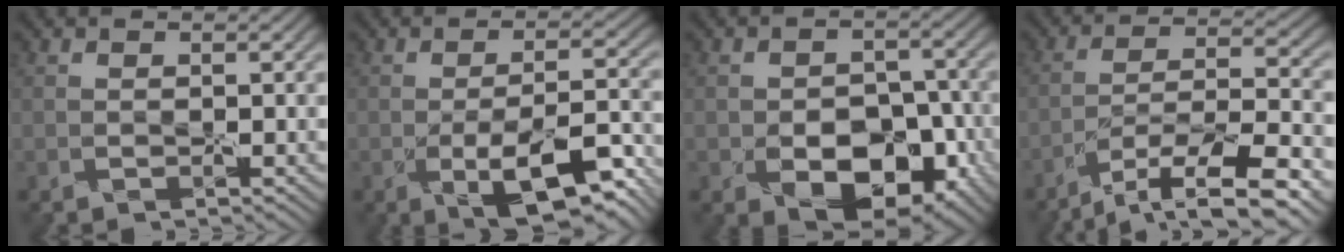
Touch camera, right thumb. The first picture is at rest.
{"total": 9.5, "force": [-4.6, 2.6, 7.8], "torque": [-0.120, -0.001, -0.070]}
{"total": 9.2, "force": [-4.5, 5.8, 5.6], "torque": [-0.078, -0.005, -0.060]}
{"total": 12.4, "force": [-9.1, 2.8, 7.9], "torque": [-0.143, -0.008, -0.150]}